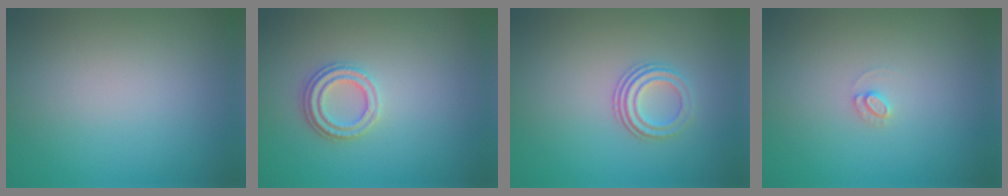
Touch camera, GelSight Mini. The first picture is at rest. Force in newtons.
{"total": 2.4, "press": 2.0, "slide": 1.3}
{"total": 2.8, "press": 2.1, "slide": 1.9}
{"total": 0.9, "press": 0.9, "slide": 0.1}